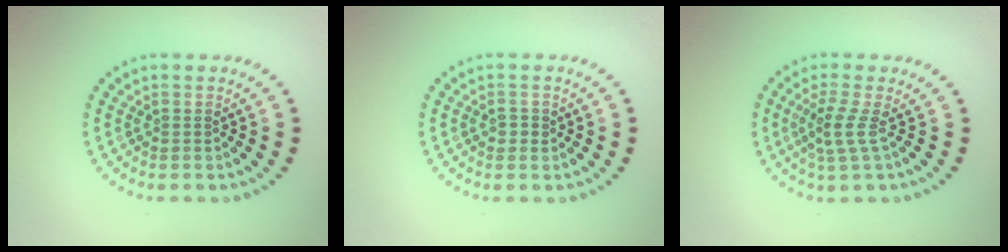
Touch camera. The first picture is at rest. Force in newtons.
{"total": 1.0, "press": 1.0, "slide": 0.1}
{"total": 2.3, "press": 1.6, "slide": 1.6}